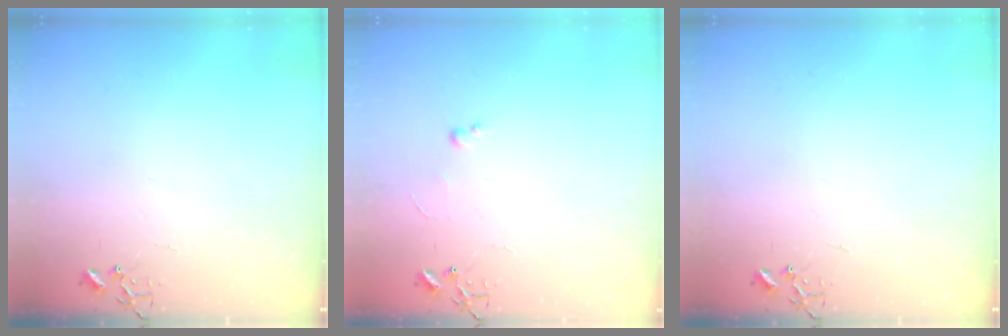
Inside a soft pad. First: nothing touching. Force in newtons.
{"total": 2.4, "press": 2.3, "slide": 0.4}
{"total": 0.0}